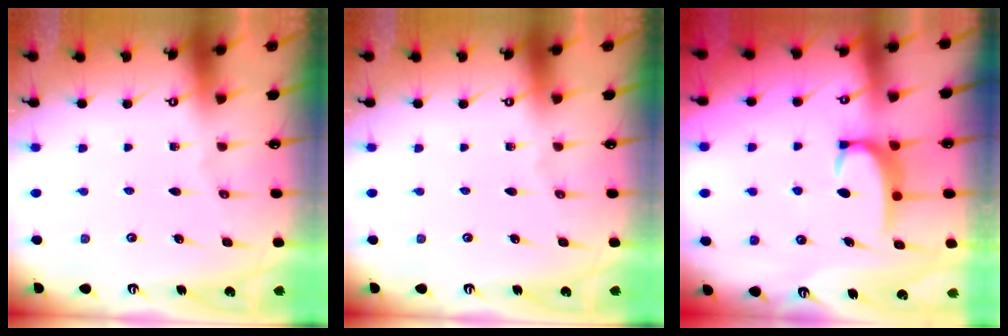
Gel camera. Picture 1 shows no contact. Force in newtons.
{"total": 0.0}
{"total": 3.5, "press": 3.4, "slide": 0.5}